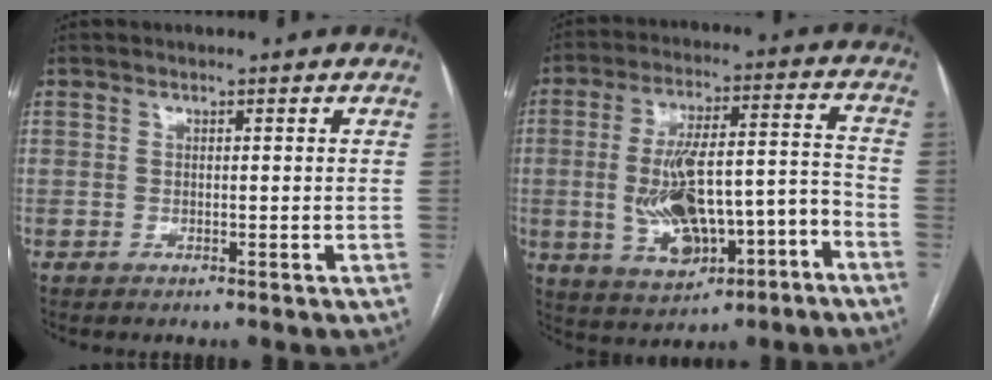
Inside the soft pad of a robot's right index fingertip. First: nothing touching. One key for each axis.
{"total": 14.6, "fx": -4.8, "fy": 5.4, "fz": 12.7, "tx": -0.227, "ty": 0.029, "tz": -0.063}